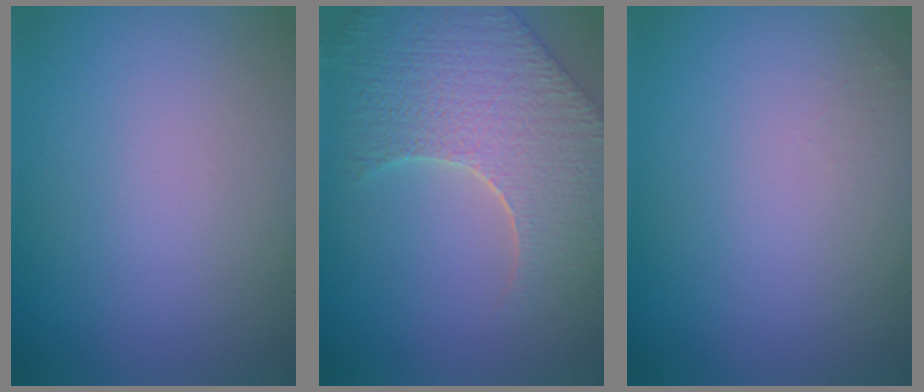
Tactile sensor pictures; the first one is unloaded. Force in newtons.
{"total": 9.0, "press": 6.4, "slide": 6.4}
{"total": 0.7, "press": 0.7, "slide": 0.1}